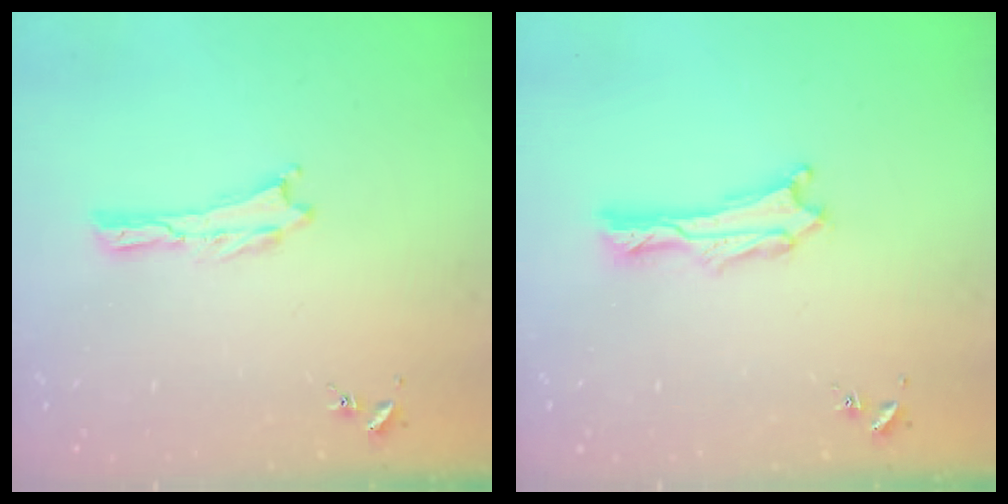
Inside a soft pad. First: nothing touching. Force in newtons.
{"total": 1.1, "press": 1.1, "slide": 0.2}